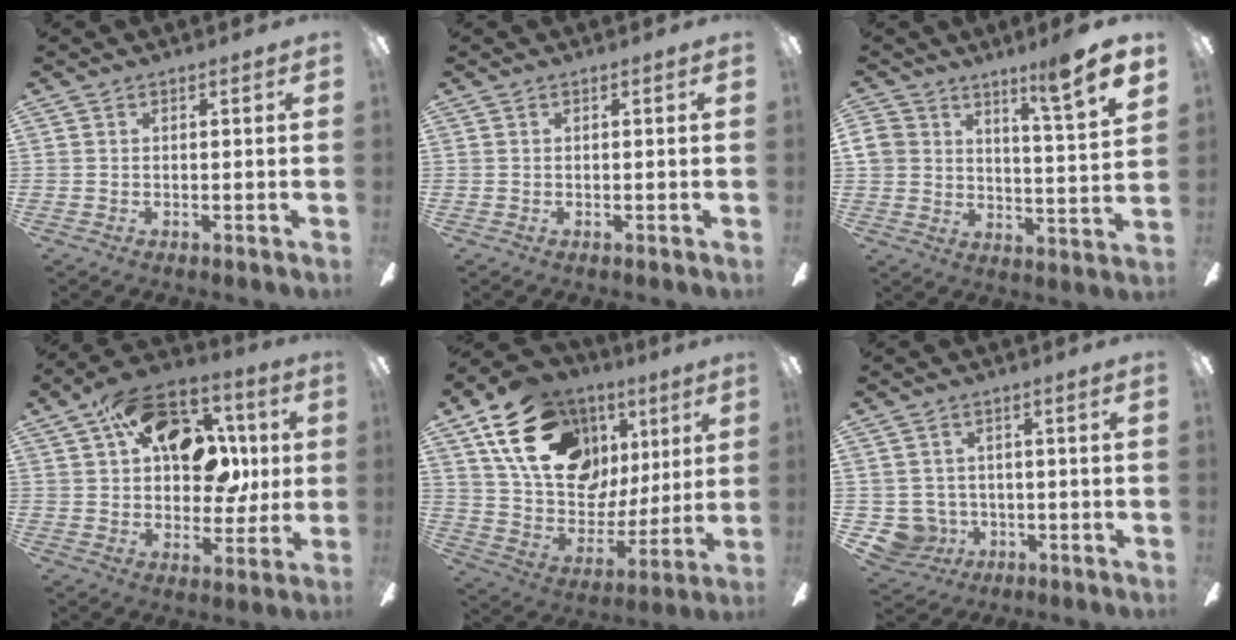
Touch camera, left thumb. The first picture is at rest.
{"total": 0.0}
{"total": 12.2, "force": [8.8, 3.7, 7.5], "torque": [-0.110, -0.053, 0.149]}
{"total": 21.3, "force": [7.5, 14.0, 14.2], "torque": [-0.211, -0.015, 0.136]}
{"total": 23.6, "force": [11.3, 16.2, 12.9], "torque": [-0.218, -0.035, 0.217]}
{"total": 5.8, "force": [-0.6, 5.8, 0.8], "torque": [-0.051, 0.000, -0.005]}